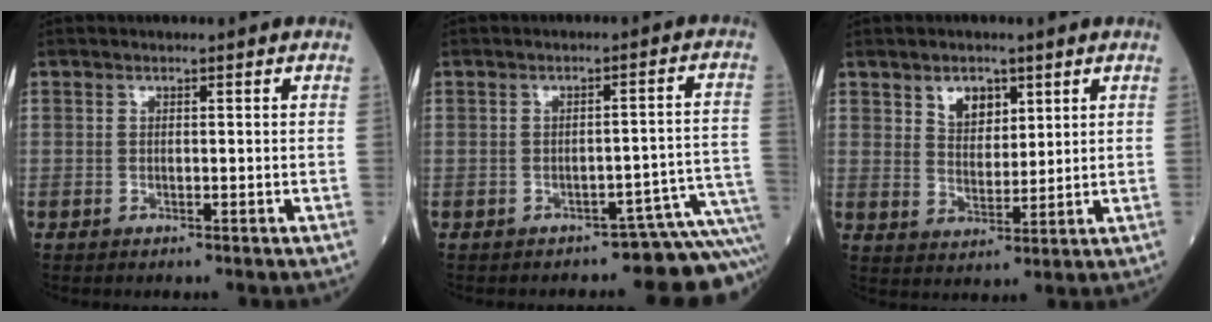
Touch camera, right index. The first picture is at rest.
{"total": 10.4, "force": [-9.9, 1.2, 2.9], "torque": [-0.009, 0.056, -0.116]}
{"total": 5.5, "force": [2.9, 3.4, 3.3], "torque": [-0.065, 0.007, 0.058]}